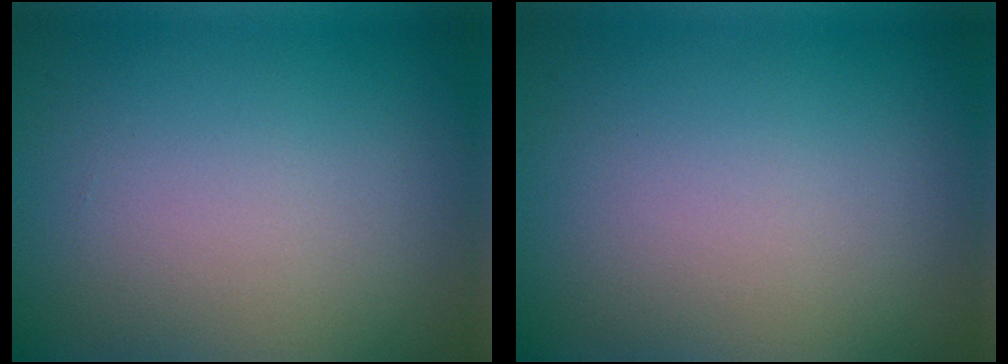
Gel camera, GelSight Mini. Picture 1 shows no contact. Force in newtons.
{"total": 0.0}